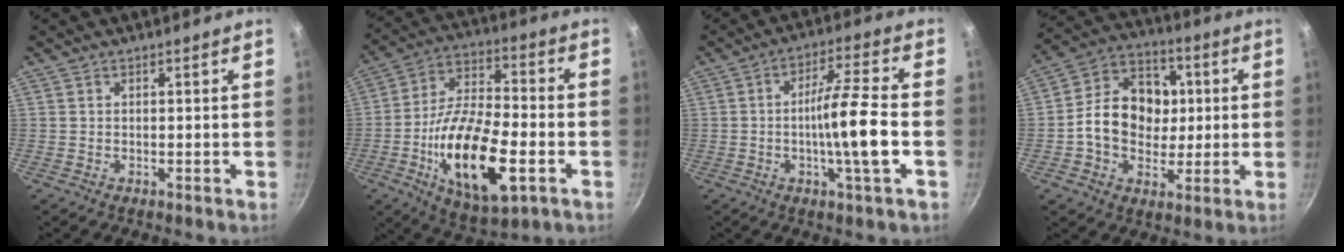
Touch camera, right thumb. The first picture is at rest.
{"total": 21.2, "force": [-6.2, 9.0, 18.1], "torque": [-0.317, 0.022, -0.107]}
{"total": 11.3, "force": [-2.1, 0.7, 11.1], "torque": [-0.186, 0.021, -0.040]}
{"total": 15.3, "force": [0.5, 12.0, 9.4], "torque": [-0.122, 0.020, -0.006]}